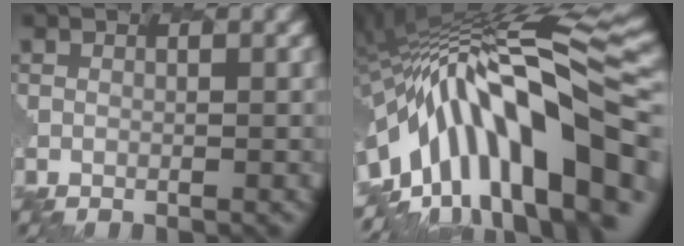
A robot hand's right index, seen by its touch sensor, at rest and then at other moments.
{"total": 14.0, "force": [-6.0, 5.5, 11.4], "torque": [-0.194, 0.039, -0.115]}